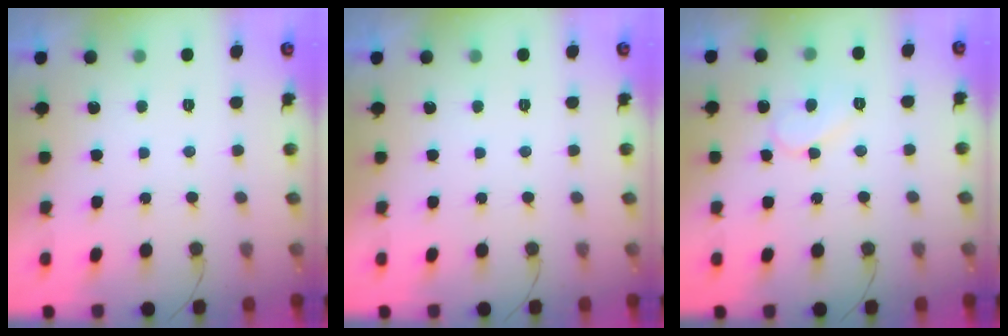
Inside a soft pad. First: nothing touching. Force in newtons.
{"total": 0.0}
{"total": 6.2, "press": 6.2, "slide": 0.6}